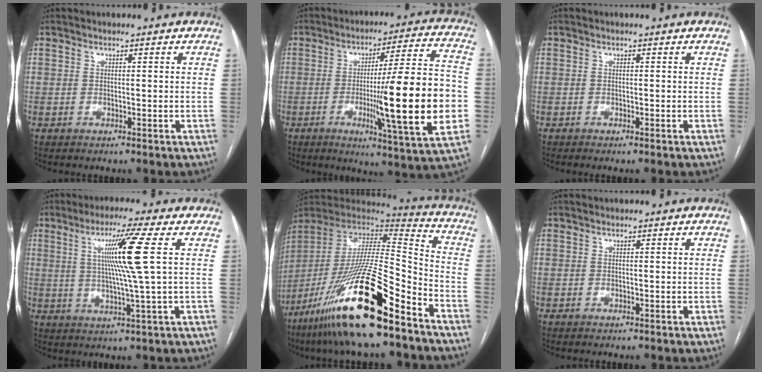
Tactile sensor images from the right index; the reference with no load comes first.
{"total": 20.7, "force": [-3.6, 0.2, 20.4], "torque": [-0.281, -0.006, -0.052]}
{"total": 0.5, "force": [-0.4, -0.1, 0.4], "torque": [-0.007, 0.001, -0.007]}
{"total": 9.8, "force": [2.3, -2.1, 9.3], "torque": [-0.163, -0.001, 0.049]}
{"total": 26.5, "force": [-16.7, 3.1, 20.3], "torque": [-0.377, -0.045, -0.303]}
{"total": 0.0}